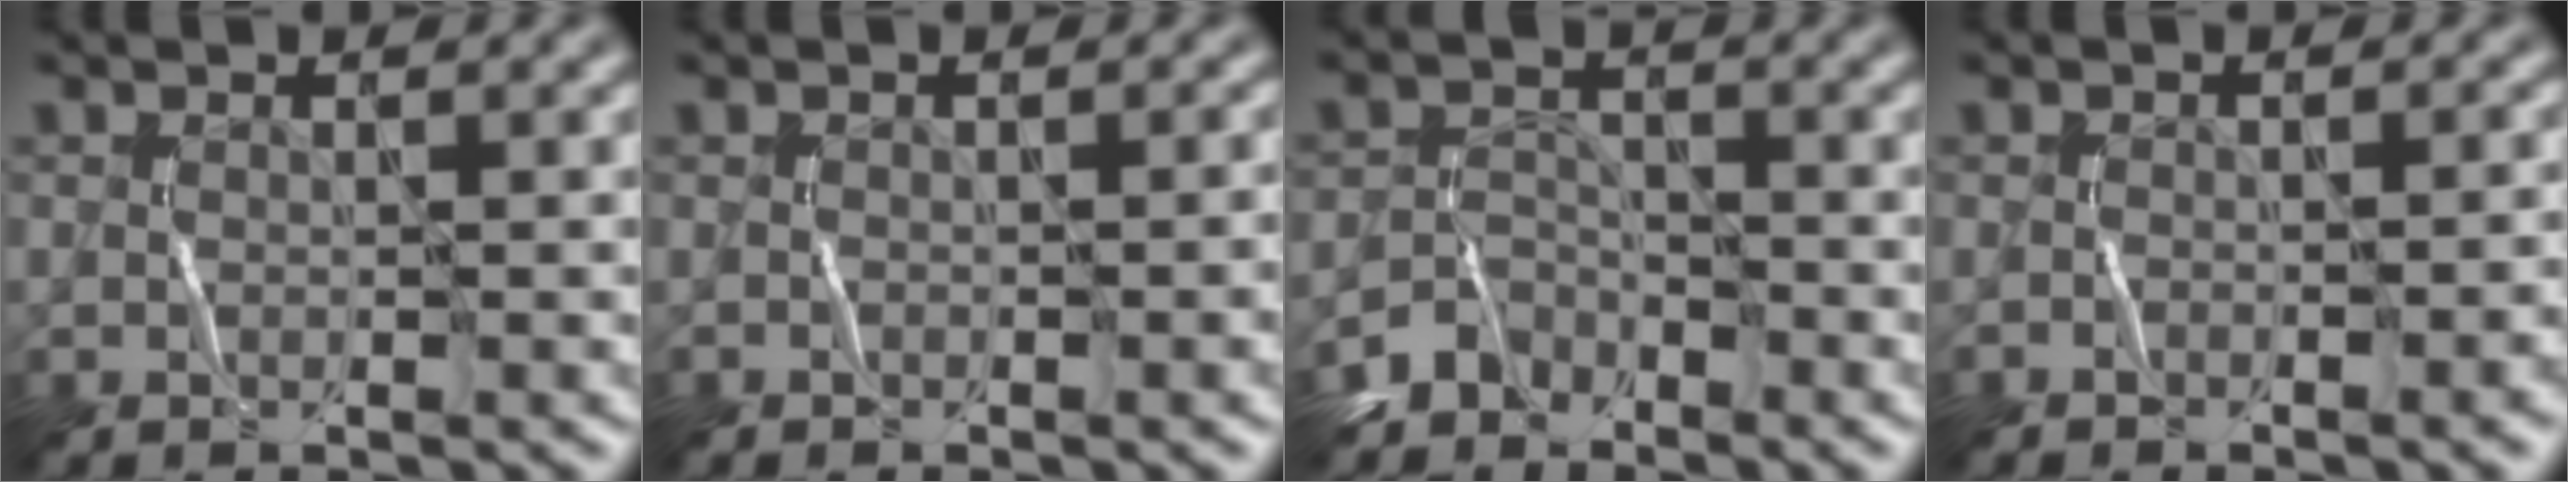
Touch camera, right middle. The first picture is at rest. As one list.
[{"total": 1.9, "force": [-0.9, 0.8, 1.6], "torque": [-0.002, 0.016, -0.008]}, {"total": 2.4, "force": [-2.1, 1.0, -0.4], "torque": [0.009, 0.015, -0.046]}, {"total": 2.6, "force": [-1.9, 0.7, 1.6], "torque": [-0.011, 0.019, -0.022]}]